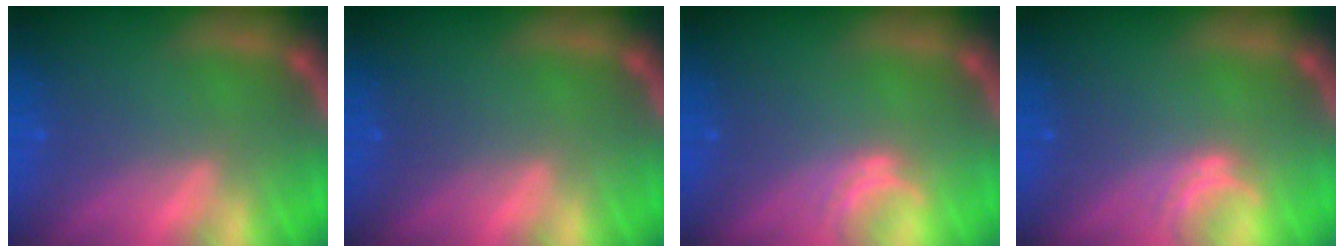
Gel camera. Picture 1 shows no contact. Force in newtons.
{"total": 0.0}
{"total": 1.5}
{"total": 1.5}